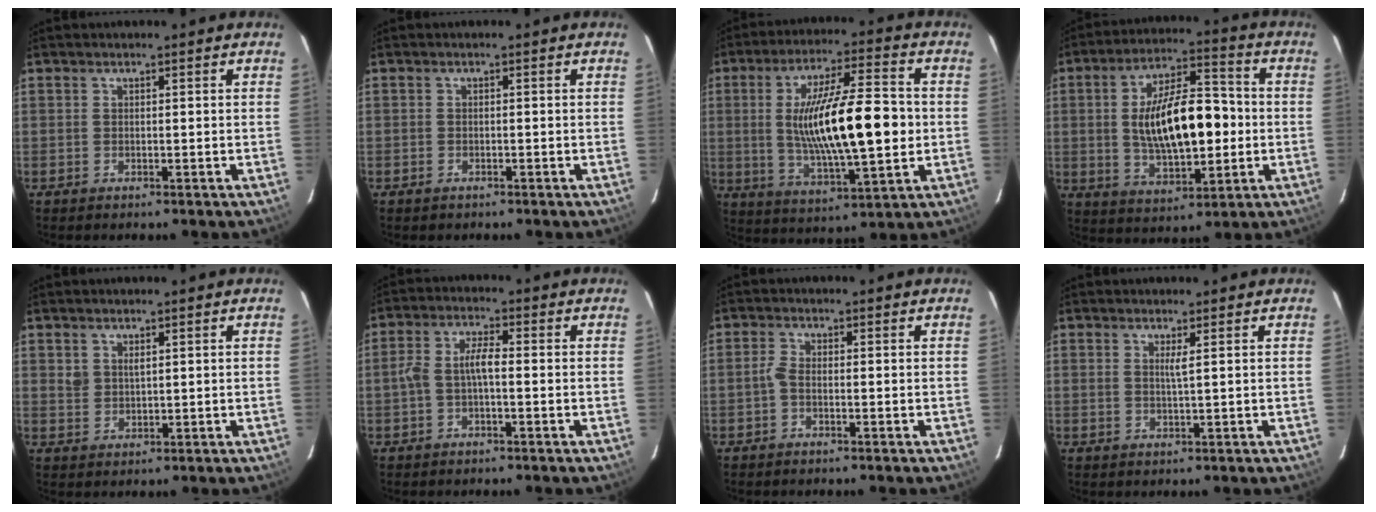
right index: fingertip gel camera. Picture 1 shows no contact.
{"total": 0.9, "force": [-0.8, 0.5, 0.1], "torque": [-0.005, 0.002, -0.013]}
{"total": 18.8, "force": [-0.3, 4.5, 18.3], "torque": [-0.320, 0.001, 0.004]}
{"total": 16.7, "force": [-0.5, 7.3, 15.0], "torque": [-0.262, 0.013, 0.001]}
{"total": 2.0, "force": [1.3, 1.3, 0.9], "torque": [-0.014, 0.001, 0.026]}
{"total": 4.1, "force": [-1.1, 1.3, 3.8], "torque": [-0.083, 0.014, -0.022]}
{"total": 1.5, "force": [-0.8, 0.4, 1.2], "torque": [-0.031, 0.004, -0.020]}
{"total": 1.4, "force": [0.6, -0.4, 1.2], "torque": [-0.020, -0.002, 0.010]}